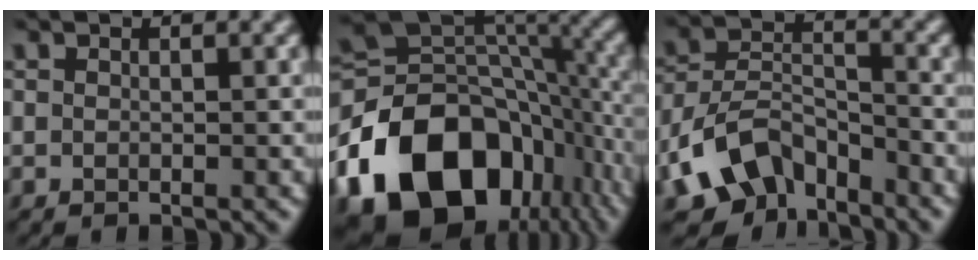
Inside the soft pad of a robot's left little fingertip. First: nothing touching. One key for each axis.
{"total": 18.7, "fx": -8.9, "fy": 12.8, "fz": 10.3, "tx": -0.208, "ty": -0.010, "tz": -0.148}
{"total": 7.5, "fx": -5.1, "fy": 4.3, "fz": 3.5, "tx": -0.057, "ty": -0.004, "tz": -0.105}